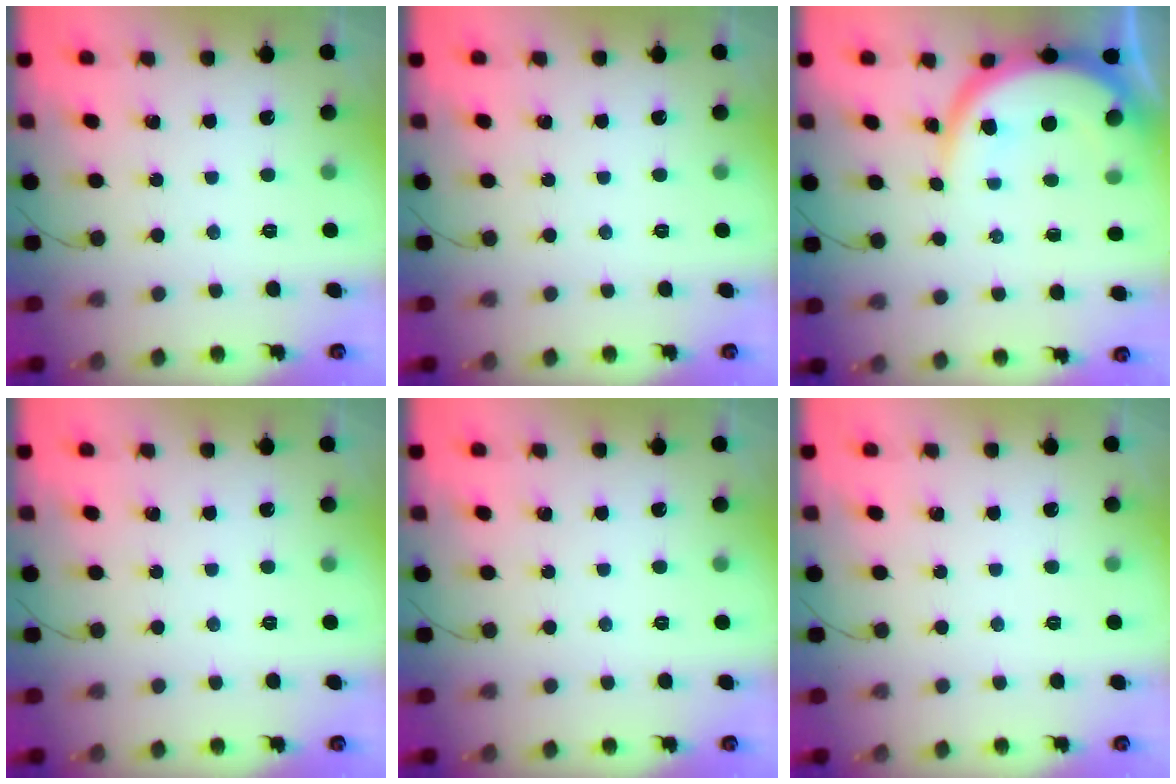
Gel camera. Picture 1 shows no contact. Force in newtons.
{"total": 0.0}
{"total": 9.5, "press": 9.4, "slide": 0.9}
{"total": 0.0}
{"total": 0.0}
{"total": 0.0}